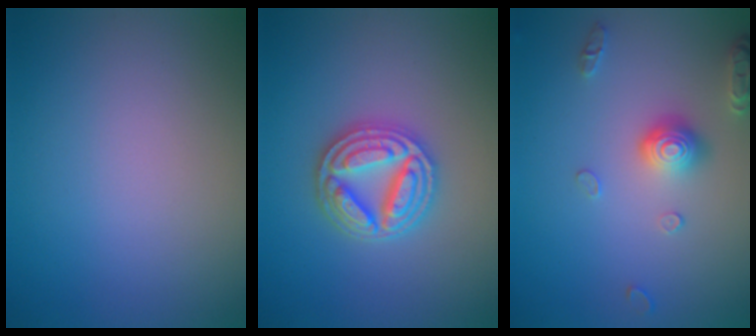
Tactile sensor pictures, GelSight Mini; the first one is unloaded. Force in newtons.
{"total": 4.7, "press": 4.7, "slide": 0.8}
{"total": 3.0, "press": 2.9, "slide": 0.7}